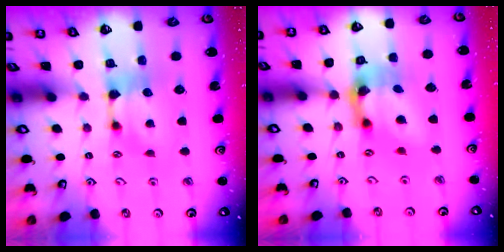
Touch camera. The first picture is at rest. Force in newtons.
{"total": 6.6, "press": 6.2, "slide": 2.3}